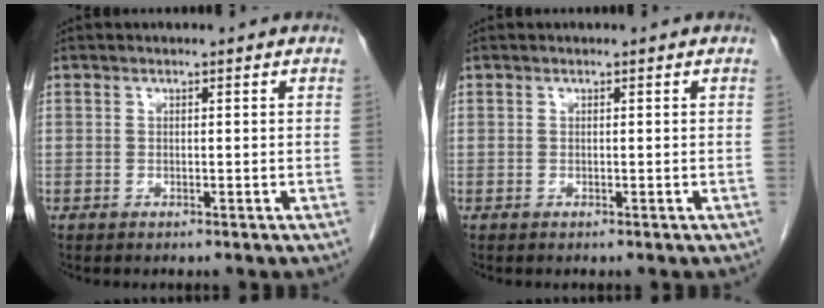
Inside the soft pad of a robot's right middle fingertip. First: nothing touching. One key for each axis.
{"total": 0.0}